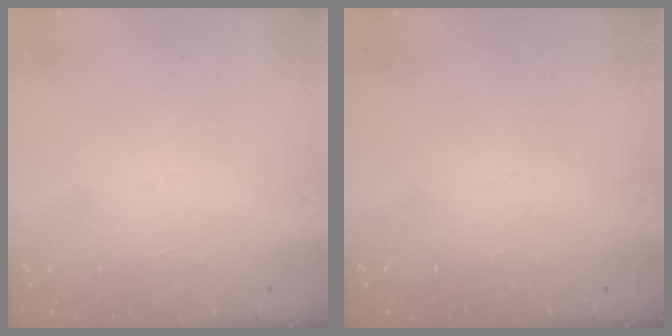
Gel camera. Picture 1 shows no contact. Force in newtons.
{"total": 0.0}